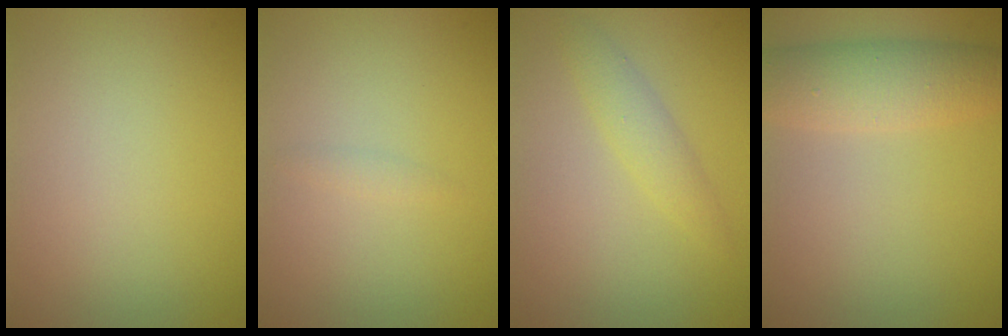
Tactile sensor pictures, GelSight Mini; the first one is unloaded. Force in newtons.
{"total": 0.6, "press": 0.6, "slide": 0.0}
{"total": 2.0, "press": 2.0, "slide": 0.0}
{"total": 4.5, "press": 4.4, "slide": 0.2}